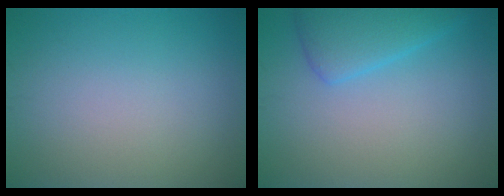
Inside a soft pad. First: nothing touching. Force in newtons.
{"total": 3.5, "press": 3.5, "slide": 0.2}